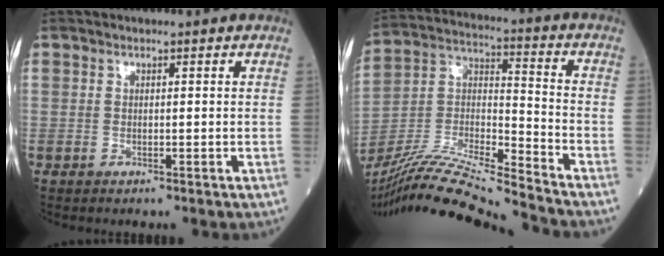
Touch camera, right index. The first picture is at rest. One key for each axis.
{"total": 20.1, "fx": -18.4, "fy": -1.3, "fz": 8.0, "tx": -0.168, "ty": -0.011, "tz": -0.331}